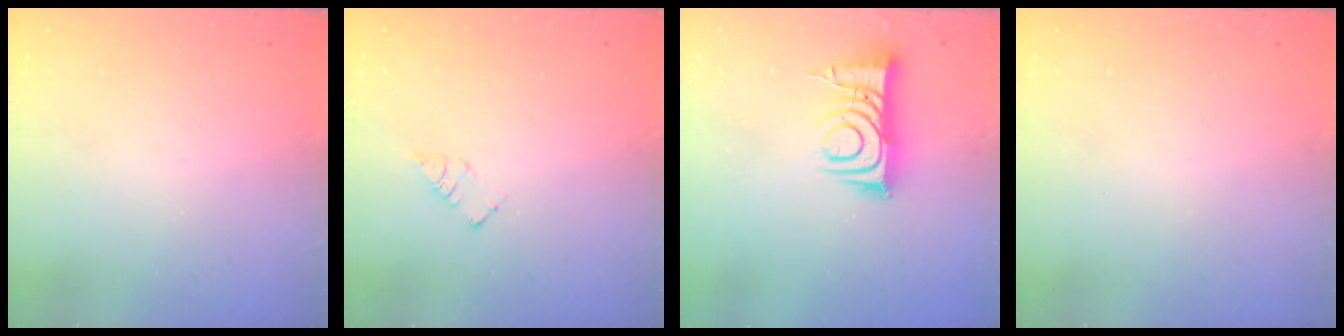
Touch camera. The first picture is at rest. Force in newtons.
{"total": 3.7, "press": 3.6, "slide": 0.4}
{"total": 9.2, "press": 9.2, "slide": 1.1}
{"total": 0.0}